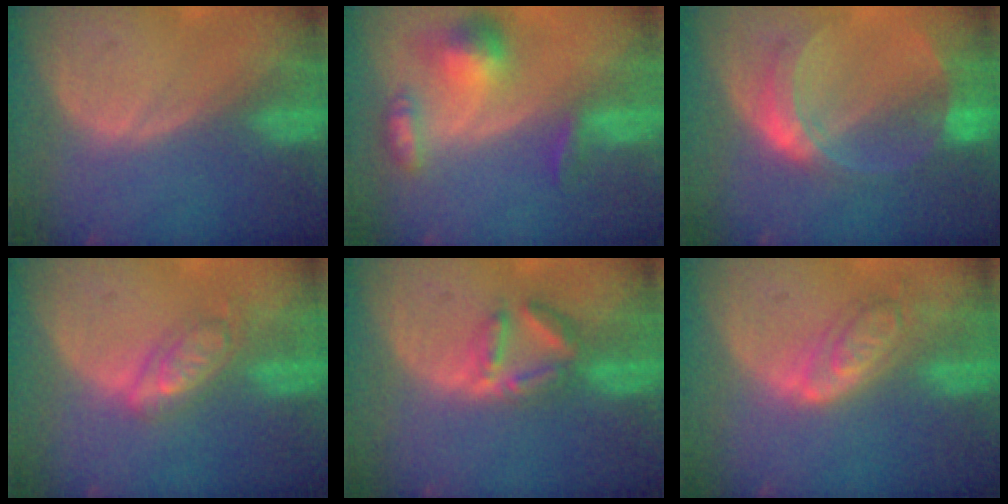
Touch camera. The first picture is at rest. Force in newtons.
{"total": 7.0, "press": 6.5, "slide": 2.5}
{"total": 7.6, "press": 6.8, "slide": 3.5}
{"total": 5.1, "press": 5.1, "slide": 0.2}
{"total": 5.0, "press": 5.0, "slide": 0.5}
{"total": 6.2, "press": 5.5, "slide": 2.8}